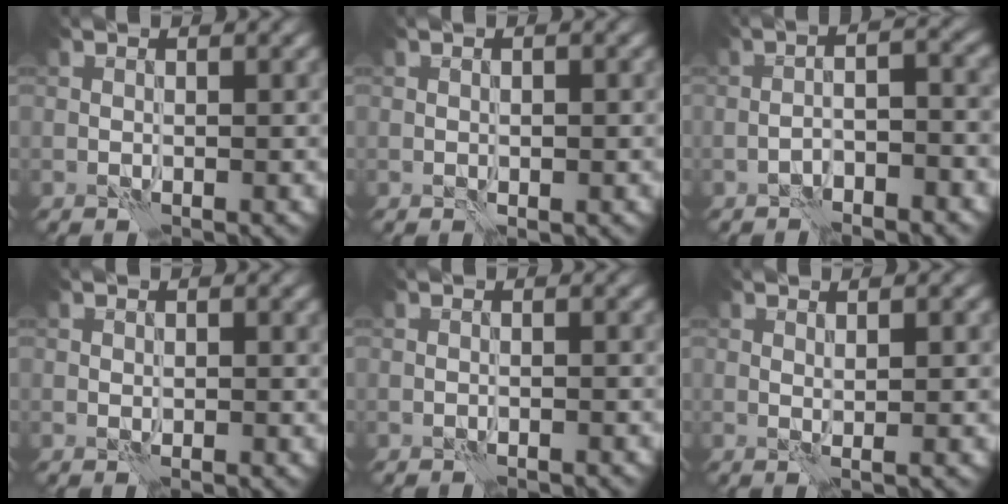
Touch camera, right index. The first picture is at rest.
{"total": 1.0, "force": [-0.2, 0.4, 0.9], "torque": [-0.011, 0.002, -0.002]}
{"total": 3.9, "force": [-2.3, 0.7, 3.1], "torque": [-0.052, 0.013, -0.043]}
{"total": 0.7, "force": [0.0, 0.3, 0.6], "torque": [-0.008, 0.000, 0.000]}
{"total": 0.7, "force": [-0.6, 0.0, 0.3], "torque": [-0.004, 0.002, -0.013]}
{"total": 2.2, "force": [0.5, 0.4, 2.1], "torque": [-0.030, 0.003, 0.006]}